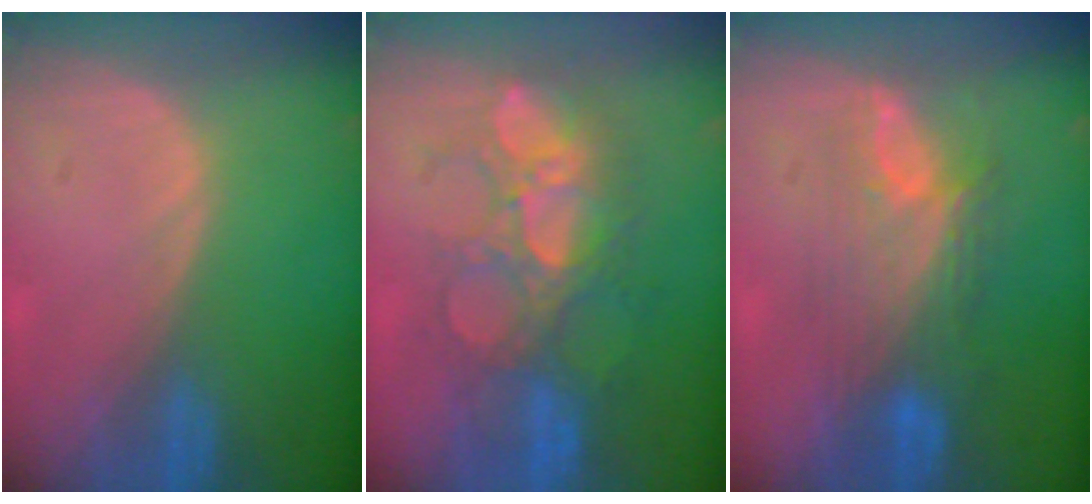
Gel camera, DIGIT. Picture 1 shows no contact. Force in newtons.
{"total": 9.3, "press": 9.1, "slide": 2.1}
{"total": 7.3, "press": 7.2, "slide": 1.3}